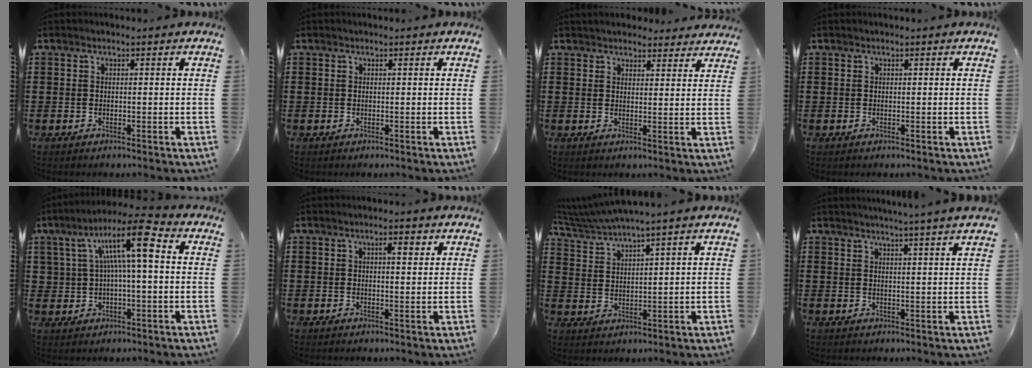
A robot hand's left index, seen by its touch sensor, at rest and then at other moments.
{"total": 0.0}
{"total": 3.0, "force": [3.0, 0.6, 0.1], "torque": [-0.010, -0.007, 0.056]}
{"total": 0.0}
{"total": 11.4, "force": [3.0, 3.4, 10.5], "torque": [-0.192, 0.009, 0.050]}
{"total": 2.9, "force": [1.2, 0.9, 2.5], "torque": [-0.035, 0.002, 0.016]}
{"total": 4.2, "force": [3.8, -0.4, 1.8], "torque": [-0.049, -0.016, 0.067]}
{"total": 3.0, "force": [2.6, -0.9, 1.1], "torque": [-0.027, -0.010, 0.045]}